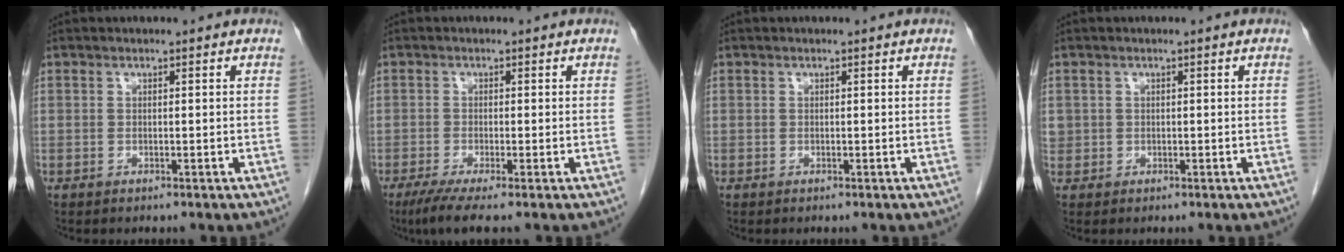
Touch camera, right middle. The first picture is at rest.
{"total": 4.3, "force": [-2.9, 0.0, 3.2], "torque": [-0.060, -0.014, -0.056]}
{"total": 0.0}
{"total": 1.4, "force": [0.2, 1.3, 0.2], "torque": [0.002, 0.010, 0.003]}